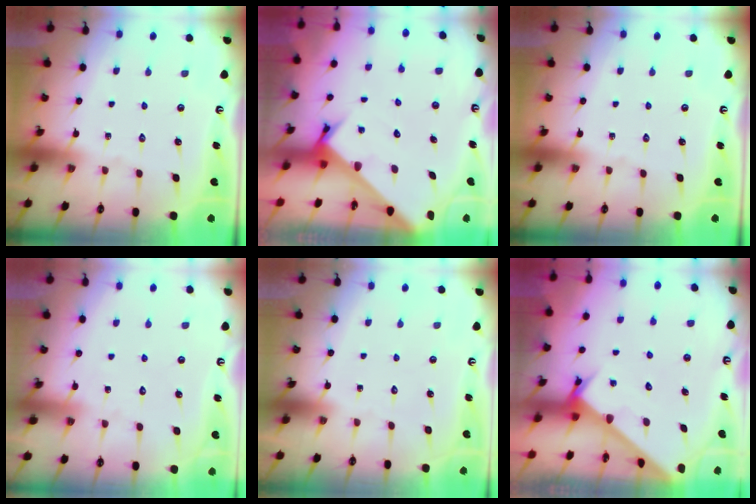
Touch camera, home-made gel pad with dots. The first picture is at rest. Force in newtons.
{"total": 2.8, "press": 2.8, "slide": 0.2}
{"total": 0.0}
{"total": 4.7, "press": 4.6, "slide": 0.5}
{"total": 1.7, "press": 1.7, "slide": 0.1}
{"total": 2.8, "press": 2.8, "slide": 0.1}